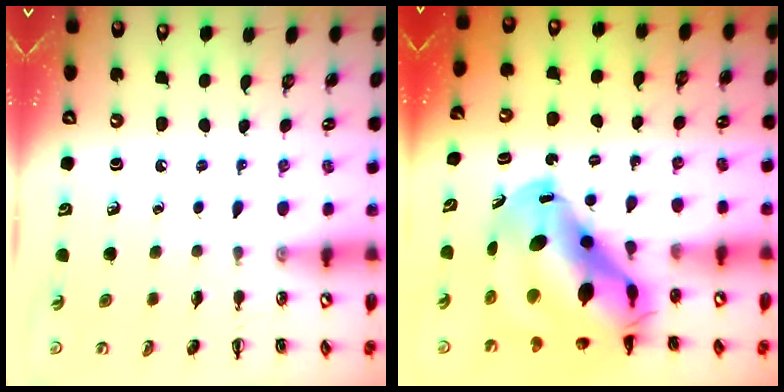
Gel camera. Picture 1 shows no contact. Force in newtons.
{"total": 17.3, "press": 16.7, "slide": 4.7}